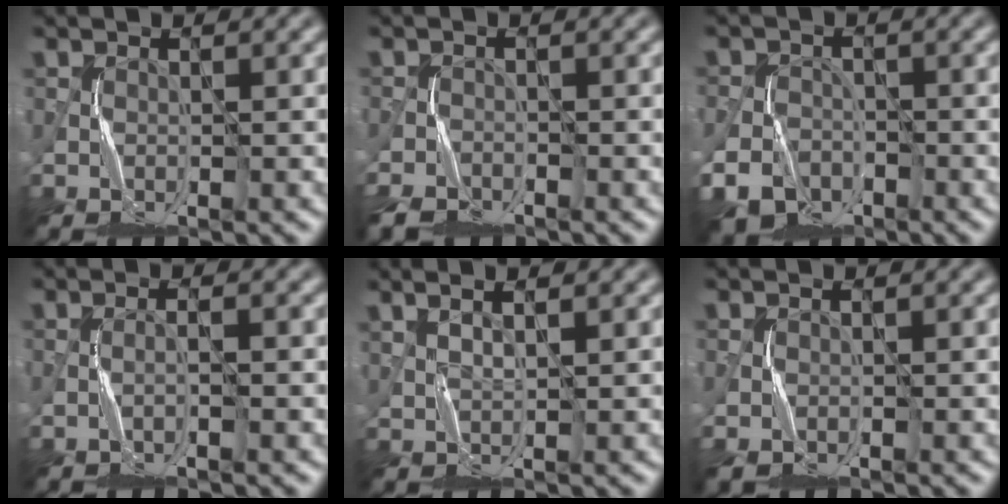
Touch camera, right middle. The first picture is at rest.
{"total": 2.6, "force": [-2.3, 0.9, 0.8], "torque": [-0.013, -0.011, -0.051]}
{"total": 4.1, "force": [-2.7, 2.8, 1.4], "torque": [-0.026, -0.011, -0.052]}
{"total": 0.9, "force": [-0.4, -0.4, 0.7], "torque": [-0.009, 0.003, -0.009]}
{"total": 2.1, "force": [1.7, 0.2, 1.2], "torque": [-0.010, 0.003, 0.011]}
{"total": 1.2, "force": [-0.8, 0.5, 0.6], "torque": [-0.018, -0.003, -0.019]}